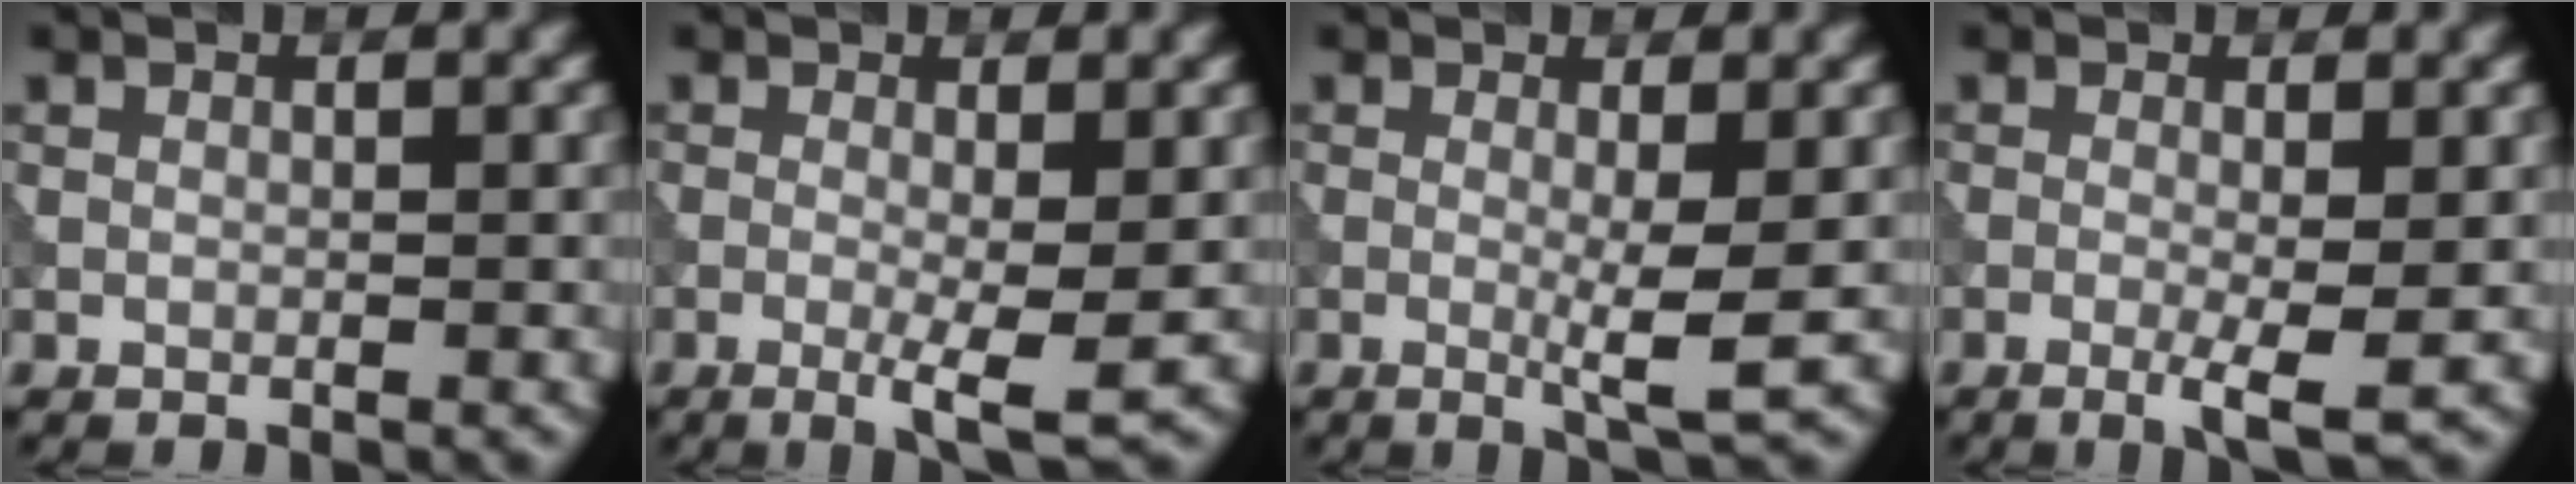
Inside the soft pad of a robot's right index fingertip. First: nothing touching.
{"total": 3.7, "force": [-0.6, 0.5, 3.6], "torque": [-0.064, -0.011, -0.009]}
{"total": 3.3, "force": [-0.1, 0.3, 3.3], "torque": [-0.055, -0.012, -0.003]}
{"total": 3.2, "force": [-0.8, 0.4, 3.0], "torque": [-0.056, -0.009, -0.014]}